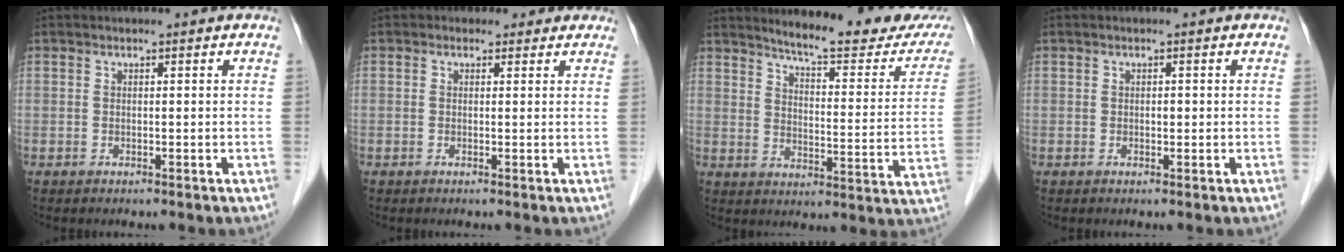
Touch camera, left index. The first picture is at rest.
{"total": 2.1, "force": [1.3, 1.7, 0.1], "torque": [0.007, 0.008, 0.010]}
{"total": 18.8, "force": [17.1, 2.1, 7.5], "torque": [-0.093, -0.068, 0.202]}
{"total": 0.6, "force": [0.0, 0.3, 0.5], "torque": [-0.008, 0.001, -0.002]}